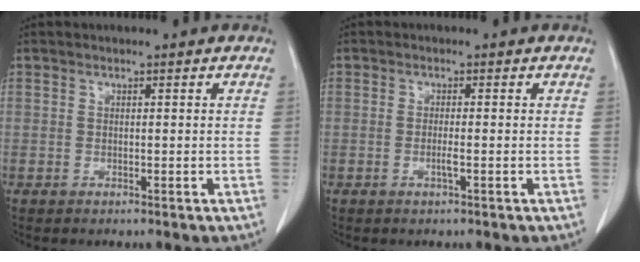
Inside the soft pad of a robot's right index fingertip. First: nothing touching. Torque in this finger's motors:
{"motor_torque": [0.03, -0.06, -0.05, 0.00]}